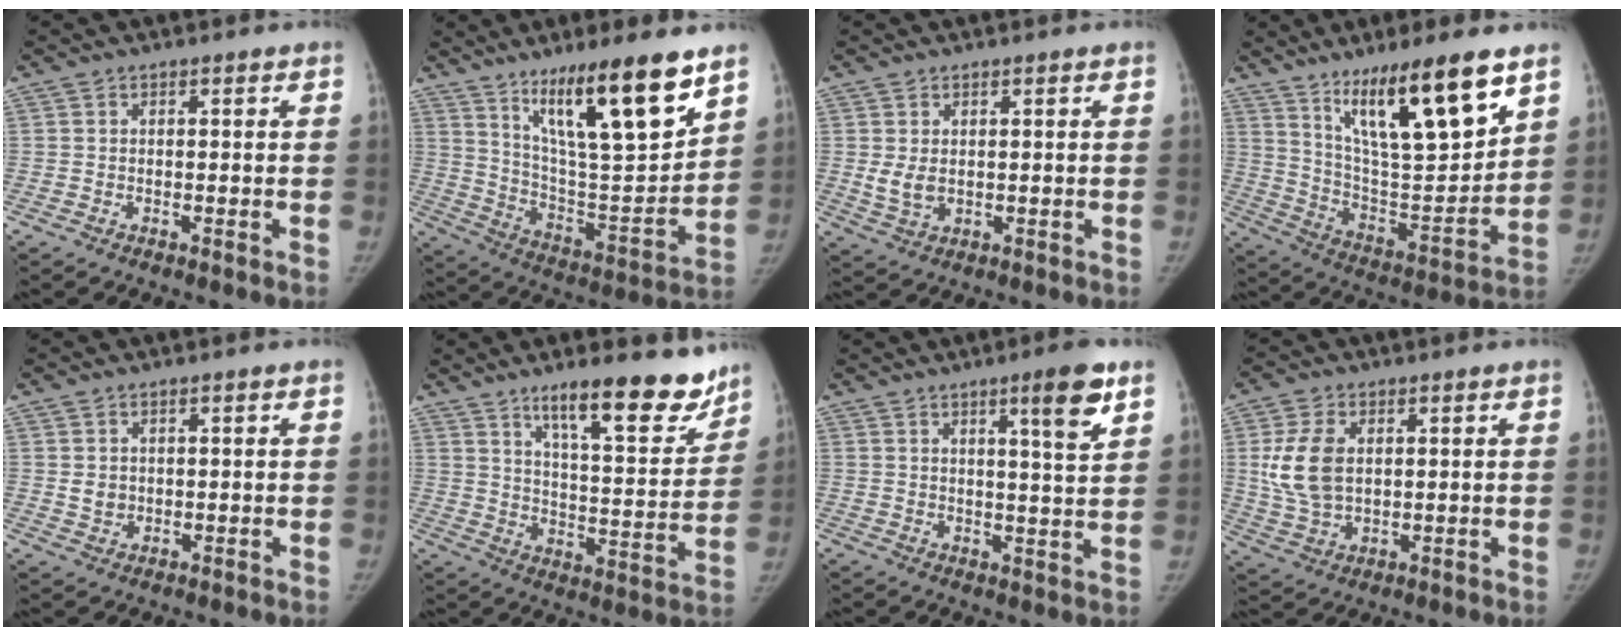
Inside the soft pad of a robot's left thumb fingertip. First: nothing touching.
{"total": 22.0, "force": [13.5, 4.4, 16.8], "torque": [-0.248, -0.074, 0.237]}
{"total": 3.7, "force": [0.7, 2.2, 2.8], "torque": [-0.050, -0.012, 0.023]}
{"total": 21.5, "force": [13.0, 4.7, 16.4], "torque": [-0.245, -0.064, 0.234]}
{"total": 2.3, "force": [0.6, 1.9, 1.1], "torque": [-0.012, -0.007, 0.019]}
{"total": 18.1, "force": [12.8, 4.7, 12.0], "torque": [-0.129, -0.085, 0.199]}
{"total": 8.0, "force": [4.6, 0.8, 6.5], "torque": [-0.089, -0.030, 0.067]}
{"total": 9.7, "force": [2.0, 6.3, 7.0], "torque": [-0.135, -0.008, 0.047]}